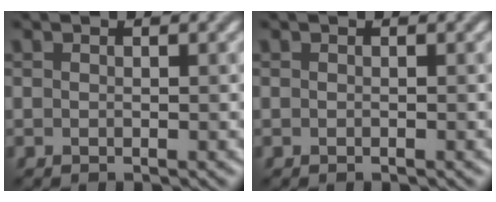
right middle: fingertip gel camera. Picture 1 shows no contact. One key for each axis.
{"total": 0.0}